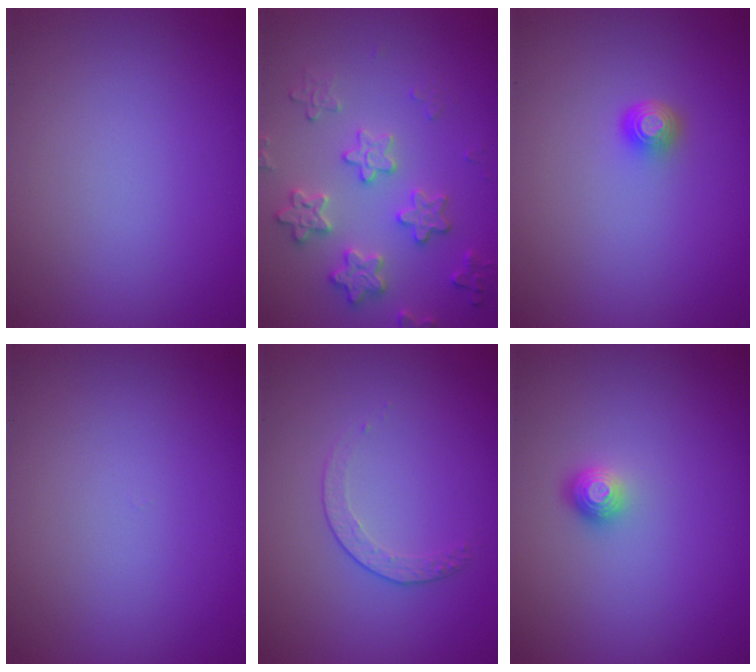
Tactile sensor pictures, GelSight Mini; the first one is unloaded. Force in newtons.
{"total": 3.6, "press": 3.6, "slide": 0.7}
{"total": 1.5, "press": 1.1, "slide": 1.0}
{"total": 0.0}
{"total": 1.5, "press": 0.9, "slide": 1.2}
{"total": 1.2, "press": 1.0, "slide": 0.7}